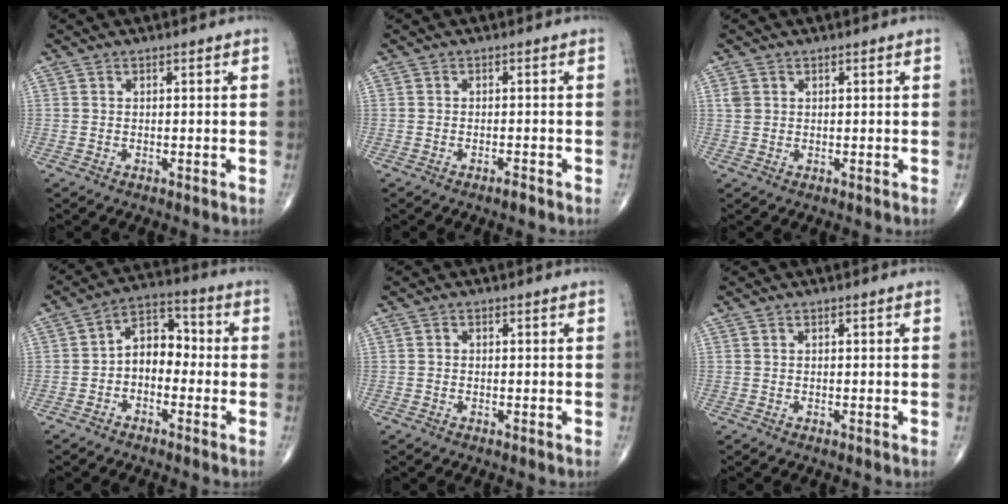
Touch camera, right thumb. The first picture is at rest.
{"total": 1.3, "force": [-1.1, 0.2, 0.8], "torque": [-0.016, 0.001, -0.021]}
{"total": 1.7, "force": [0.6, 1.4, 0.8], "torque": [-0.011, 0.001, 0.013]}
{"total": 7.7, "force": [-1.6, 5.3, 5.4], "torque": [-0.060, 0.038, -0.046]}
{"total": 0.5, "force": [-0.2, 0.4, 0.2], "torque": [0.001, 0.002, -0.009]}
{"total": 0.0}